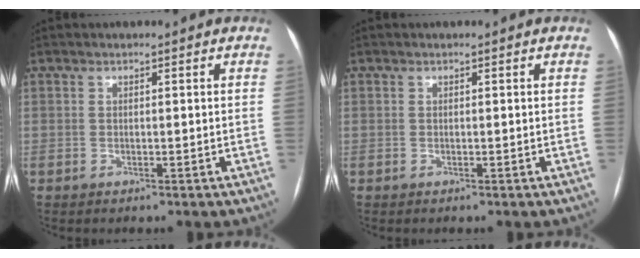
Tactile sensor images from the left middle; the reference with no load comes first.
{"total": 0.0}